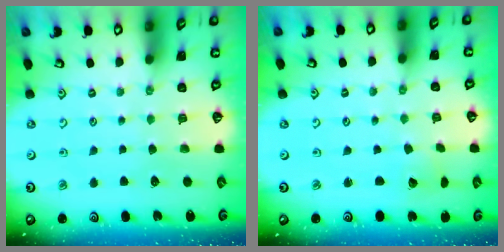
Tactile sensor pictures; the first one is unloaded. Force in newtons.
{"total": 2.3, "press": 2.3, "slide": 0.1}